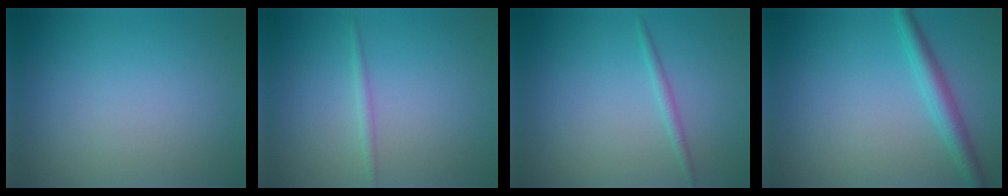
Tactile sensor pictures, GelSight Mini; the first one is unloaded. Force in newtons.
{"total": 0.9, "press": 0.9, "slide": 0.1}
{"total": 1.1, "press": 1.1, "slide": 0.0}
{"total": 2.8, "press": 2.8, "slide": 0.1}